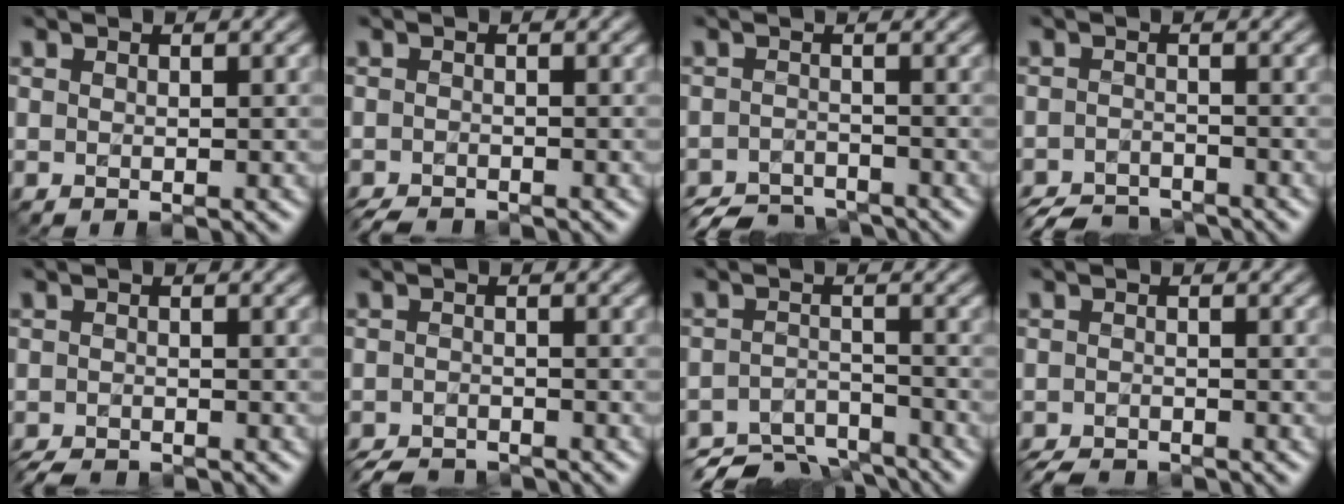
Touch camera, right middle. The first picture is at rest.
{"total": 2.4, "force": [-2.3, 0.2, 0.6], "torque": [-0.011, -0.013, -0.043]}
{"total": 5.3, "force": [-5.0, 1.0, 1.2], "torque": [-0.008, -0.013, -0.085]}
{"total": 4.8, "force": [-4.7, 0.8, 0.8], "torque": [-0.010, -0.015, -0.081]}
{"total": 2.5, "force": [-2.4, 0.2, 0.6], "torque": [-0.010, -0.013, -0.044]}
{"total": 3.9, "force": [-3.8, 0.5, 0.7], "torque": [-0.010, -0.015, -0.067]}
{"total": 6.8, "force": [-6.4, 1.6, 1.5], "torque": [-0.029, -0.018, -0.109]}
{"total": 3.2, "force": [-3.1, 0.3, 0.6], "torque": [-0.010, -0.015, -0.056]}